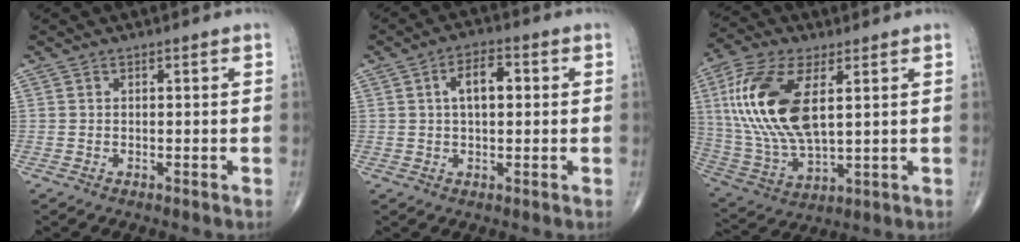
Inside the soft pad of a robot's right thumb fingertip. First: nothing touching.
{"total": 6.2, "force": [1.0, 3.3, 5.2], "torque": [-0.082, 0.015, 0.012]}
{"total": 19.8, "force": [4.5, 9.4, 16.9], "torque": [-0.361, -0.013, 0.088]}